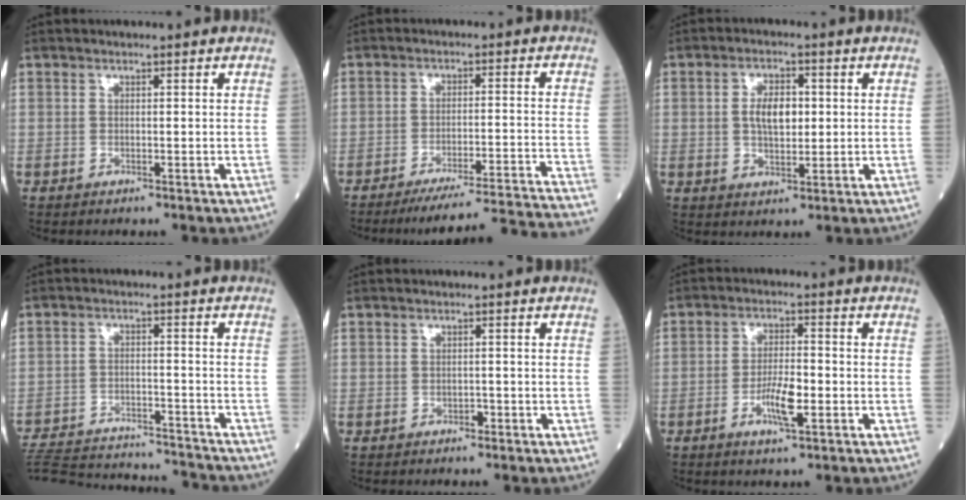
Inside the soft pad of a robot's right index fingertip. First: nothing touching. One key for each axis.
{"total": 21.5, "fx": -20.2, "fy": -3.1, "fz": 6.8, "tx": -0.043, "ty": -0.033, "tz": -0.267}
{"total": 5.5, "fx": 0.6, "fy": 2.7, "fz": 4.8, "tx": -0.087, "ty": 0.008, "tz": 0.012}
{"total": 19.7, "fx": -18.8, "fy": 2.0, "fz": 5.8, "tx": -0.134, "ty": -0.019, "tz": -0.271}
{"total": 0.7, "fx": -0.5, "fy": 0.4, "fz": 0.4, "tx": -0.006, "ty": 0.002, "tz": -0.007}
{"total": 5.6, "fx": -1.9, "fy": 1.2, "fz": 5.1, "tx": -0.098, "ty": -0.002, "tz": -0.035}